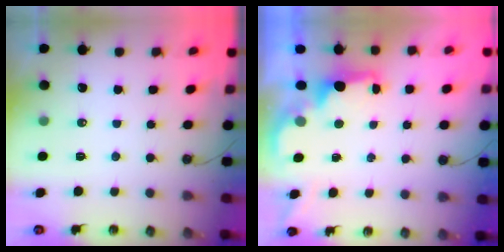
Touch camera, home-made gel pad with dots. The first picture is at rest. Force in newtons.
{"total": 2.0, "press": 1.8, "slide": 0.8}